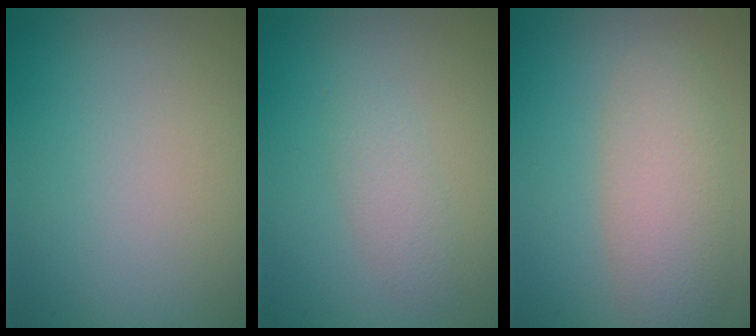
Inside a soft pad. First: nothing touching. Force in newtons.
{"total": 1.6, "press": 1.6, "slide": 0.0}
{"total": 4.3, "press": 4.3, "slide": 0.5}